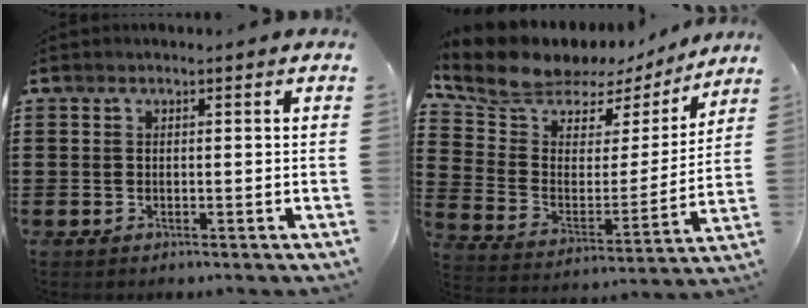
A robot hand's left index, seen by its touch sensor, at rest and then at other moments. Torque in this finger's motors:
{"motor_torque": [0.34, 0.33, 1.05, 0.21]}